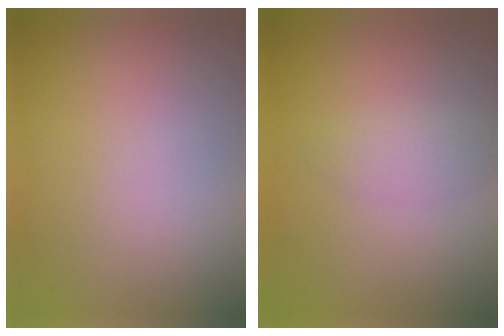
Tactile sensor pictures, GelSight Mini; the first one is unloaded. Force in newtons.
{"total": 1.7, "press": 1.7, "slide": 0.1}